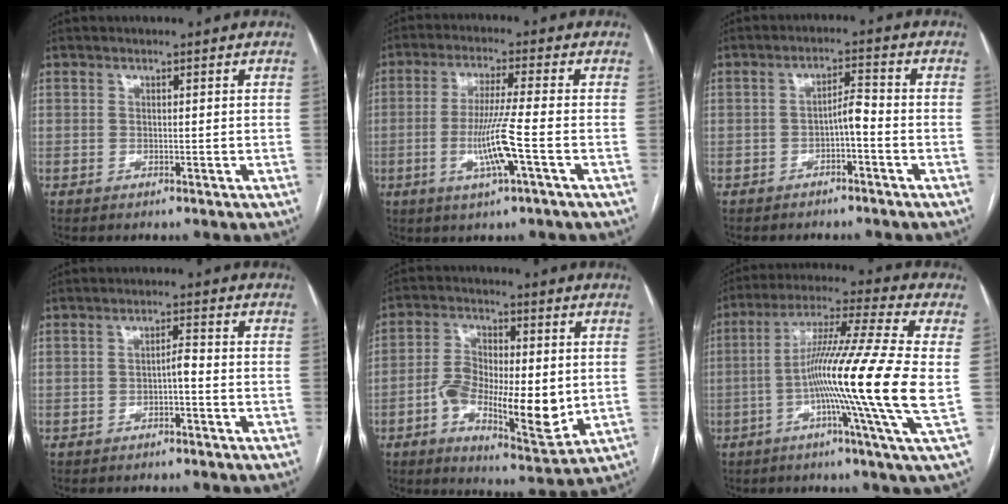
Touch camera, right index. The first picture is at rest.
{"total": 8.3, "force": [-2.4, -0.8, 7.9], "torque": [-0.154, -0.011, -0.047]}
{"total": 3.3, "force": [-1.4, 0.7, 2.9], "torque": [-0.046, 0.012, -0.023]}
{"total": 1.9, "force": [-0.8, 0.4, 1.7], "torque": [-0.024, 0.003, -0.014]}
{"total": 13.1, "force": [-1.8, 4.8, 12.0], "torque": [-0.210, -0.005, -0.027]}
{"total": 18.1, "force": [-2.3, -2.6, 17.7], "torque": [-0.307, -0.016, -0.060]}